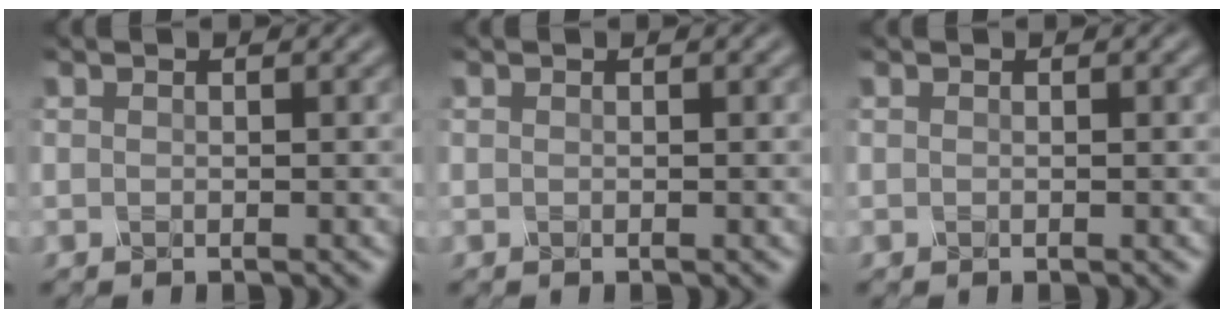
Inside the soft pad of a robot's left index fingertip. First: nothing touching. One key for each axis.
{"total": 0.0}
{"total": 0.0}